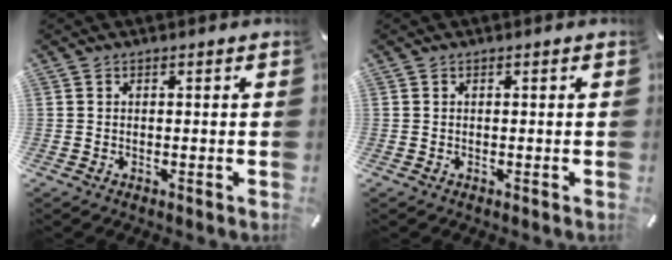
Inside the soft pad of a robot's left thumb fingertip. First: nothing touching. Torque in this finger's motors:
{"motor_torque": [-0.12, -0.12, 0.02, -0.01, 0.00]}